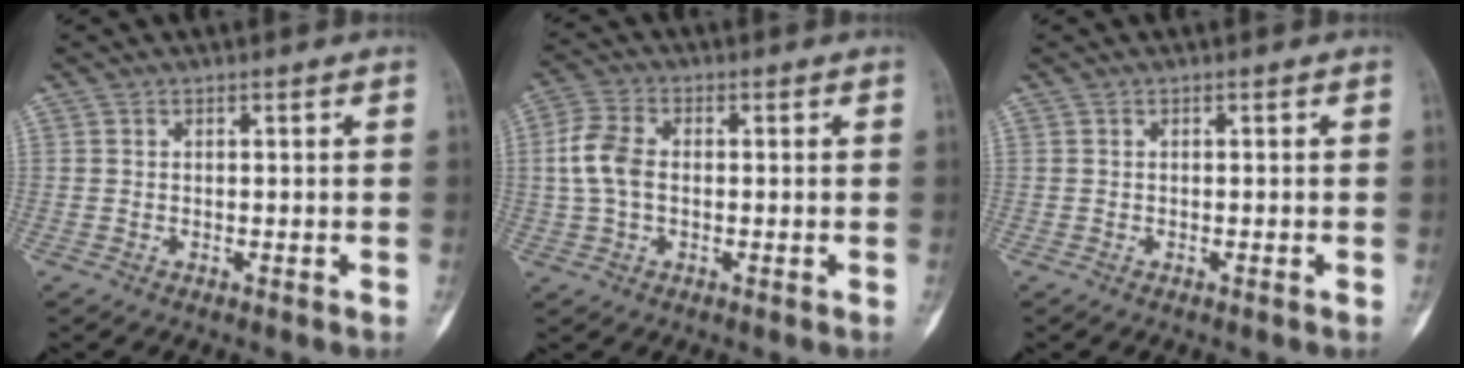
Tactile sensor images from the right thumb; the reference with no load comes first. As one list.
[{"total": 6.8, "force": [0.1, 4.4, 5.2], "torque": [-0.117, 0.015, -0.004]}, {"total": 0.0}]